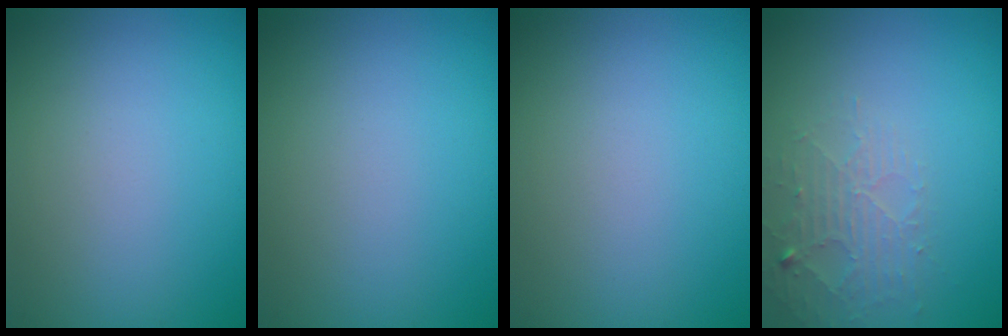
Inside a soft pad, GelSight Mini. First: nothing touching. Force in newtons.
{"total": 0.0}
{"total": 0.0}
{"total": 2.6, "press": 2.6, "slide": 0.4}